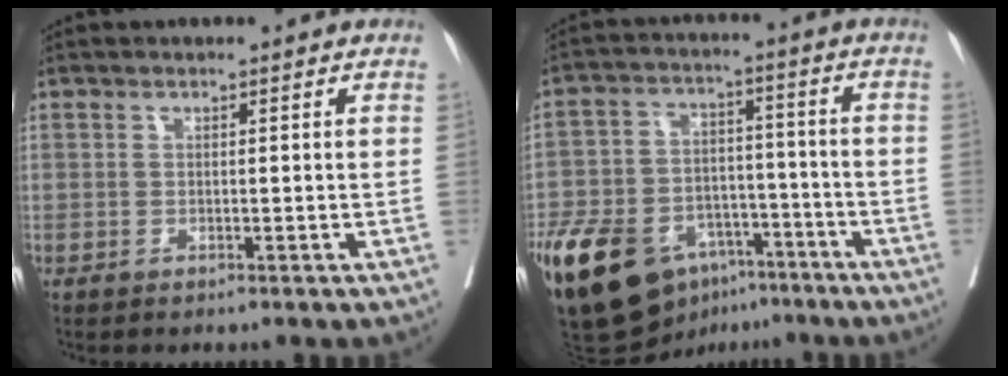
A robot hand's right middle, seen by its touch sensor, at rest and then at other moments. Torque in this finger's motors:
{"motor_torque": [1.18, -0.96, 1.05, 0.21]}